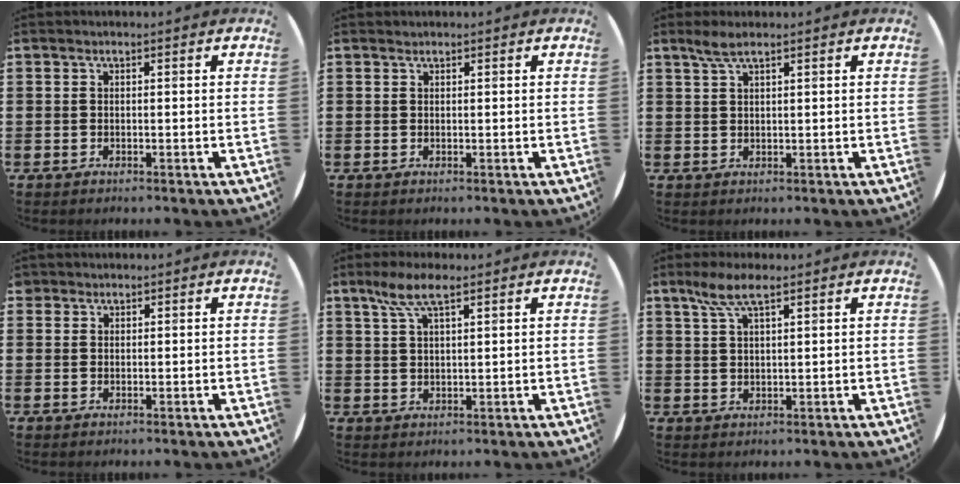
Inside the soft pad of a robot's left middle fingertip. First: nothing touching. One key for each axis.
{"total": 0.0}
{"total": 2.4, "fx": 1.8, "fy": 0.3, "fz": 1.6, "tx": -0.034, "ty": 0.003, "tz": 0.032}
{"total": 0.9, "fx": 0.8, "fy": 0.4, "fz": -0.1, "tx": -0.001, "ty": 0.001, "tz": 0.017}
{"total": 5.8, "fx": 3.7, "fy": 1.6, "fz": 4.2, "tx": -0.092, "ty": 0.006, "tz": 0.066}
{"total": 5.2, "fx": 3.3, "fy": 1.4, "fz": 3.7, "tx": -0.080, "ty": 0.006, "tz": 0.060}